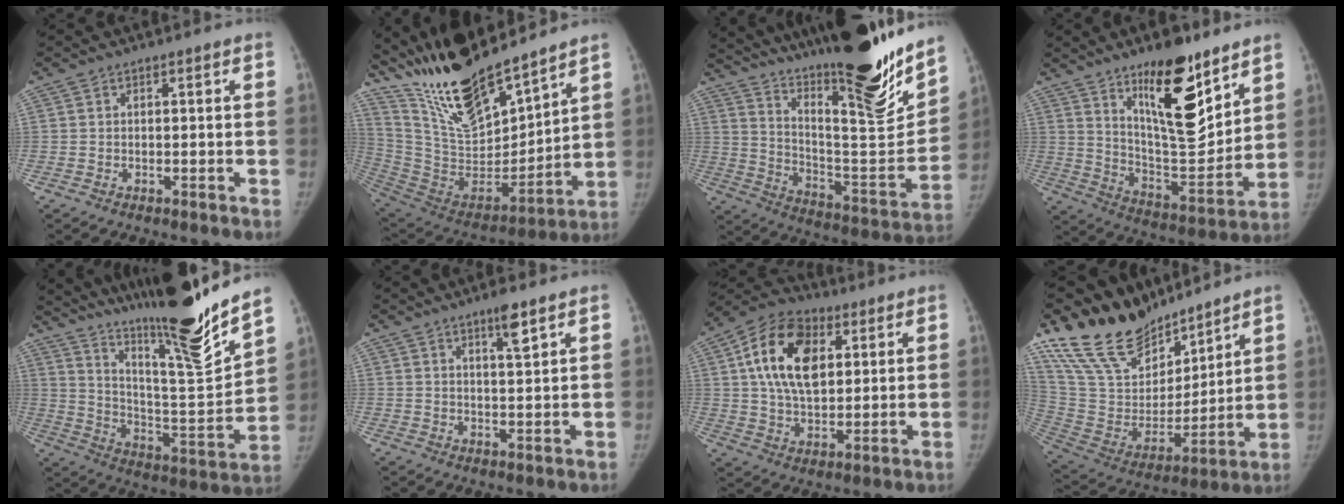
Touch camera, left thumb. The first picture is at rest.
{"total": 23.4, "force": [19.3, 6.4, 11.6], "torque": [-0.172, -0.110, 0.358]}
{"total": 32.0, "force": [24.9, 4.7, 19.5], "torque": [-0.282, -0.142, 0.375]}
{"total": 19.2, "force": [11.6, 6.8, 13.7], "torque": [-0.169, -0.090, 0.200]}
{"total": 25.9, "force": [20.6, 1.3, 15.6], "torque": [-0.227, -0.128, 0.334]}
{"total": 4.4, "force": [2.8, 0.6, 3.3], "torque": [-0.051, -0.019, 0.047]}
{"total": 16.5, "force": [4.8, 10.3, 12.0], "torque": [-0.191, -0.004, 0.081]}
{"total": 23.2, "force": [18.3, 11.1, 9.0], "torque": [-0.141, -0.085, 0.344]}